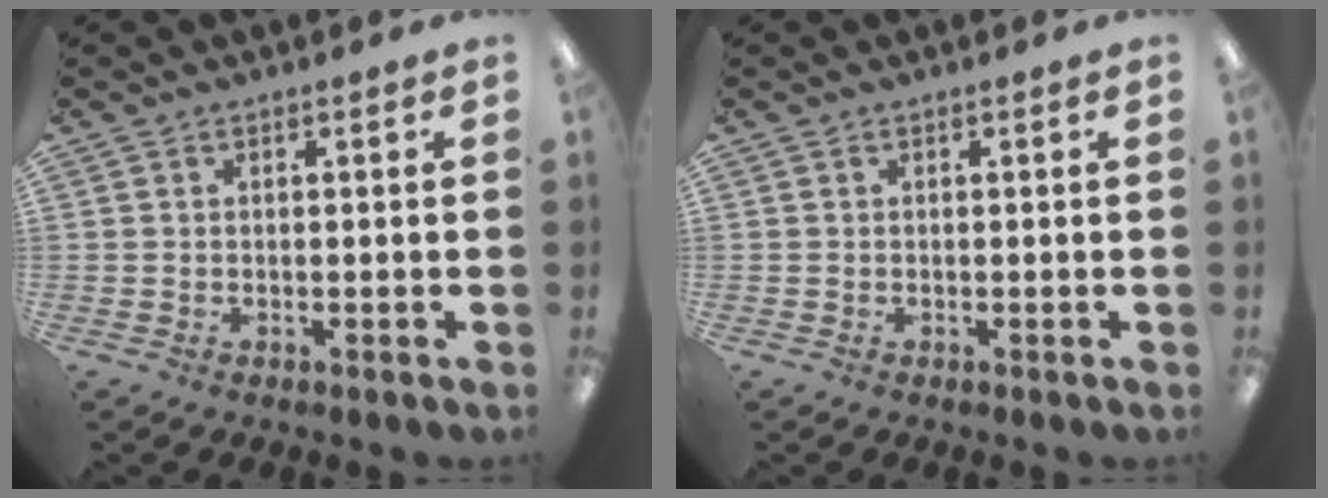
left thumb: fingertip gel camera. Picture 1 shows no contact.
{"total": 0.0}